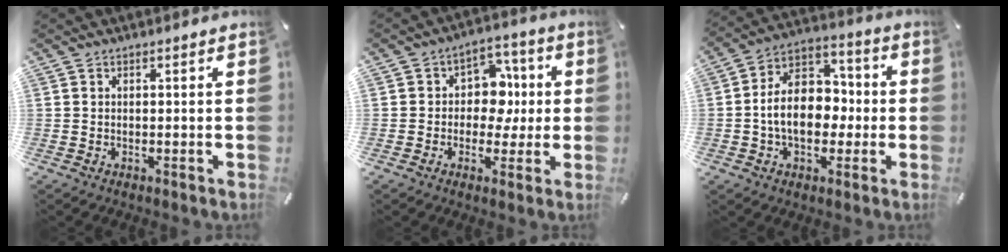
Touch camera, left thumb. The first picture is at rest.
{"total": 9.0, "force": [-0.2, 7.9, 4.3], "torque": [-0.057, 0.007, -0.005]}
{"total": 13.1, "force": [-2.0, 9.5, 8.7], "torque": [-0.156, 0.019, -0.034]}